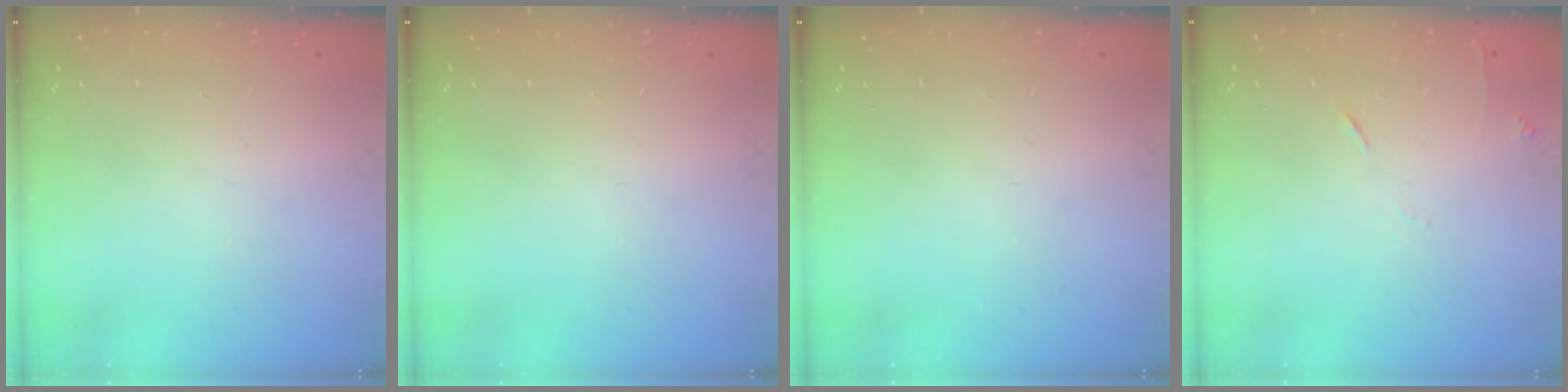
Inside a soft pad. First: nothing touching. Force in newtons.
{"total": 0.0}
{"total": 0.0}
{"total": 6.6, "press": 6.6, "slide": 0.8}